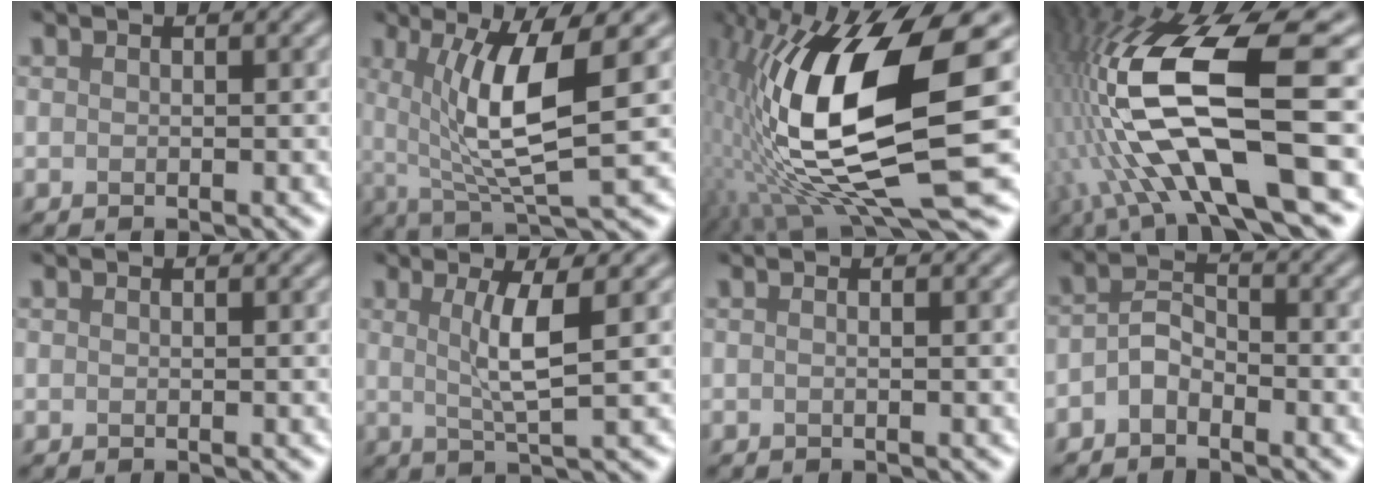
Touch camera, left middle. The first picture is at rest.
{"total": 8.0, "force": [1.3, 1.9, 7.7], "torque": [-0.130, -0.001, 0.029]}
{"total": 16.0, "force": [1.4, 4.9, 15.1], "torque": [-0.287, -0.001, 0.034]}
{"total": 14.5, "force": [-1.6, 4.2, 13.8], "torque": [-0.272, 0.018, -0.023]}
{"total": 0.0}
{"total": 3.9, "force": [0.8, 0.6, 3.7], "torque": [-0.066, 0.002, 0.019]}
{"total": 1.6, "force": [0.3, 0.9, 1.3], "torque": [0.004, 0.000, -0.023]}
{"total": 2.3, "force": [-1.5, 1.1, 1.4], "torque": [-0.027, 0.014, -0.034]}